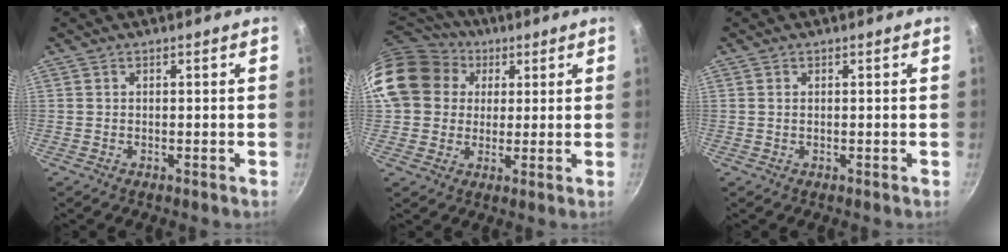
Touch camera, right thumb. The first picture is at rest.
{"total": 18.5, "force": [5.1, 15.8, 8.2], "torque": [-0.153, 0.031, 0.087]}
{"total": 0.6, "force": [0.2, 0.3, 0.5], "torque": [-0.010, 0.001, 0.002]}